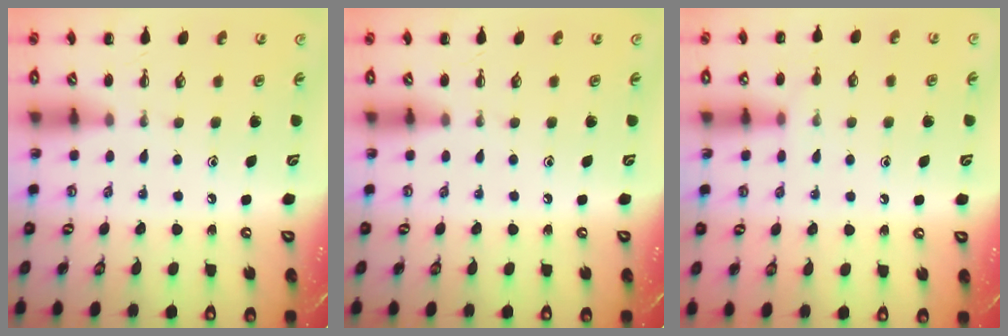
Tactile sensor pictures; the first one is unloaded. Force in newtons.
{"total": 0.0}
{"total": 5.7, "press": 5.5, "slide": 1.5}